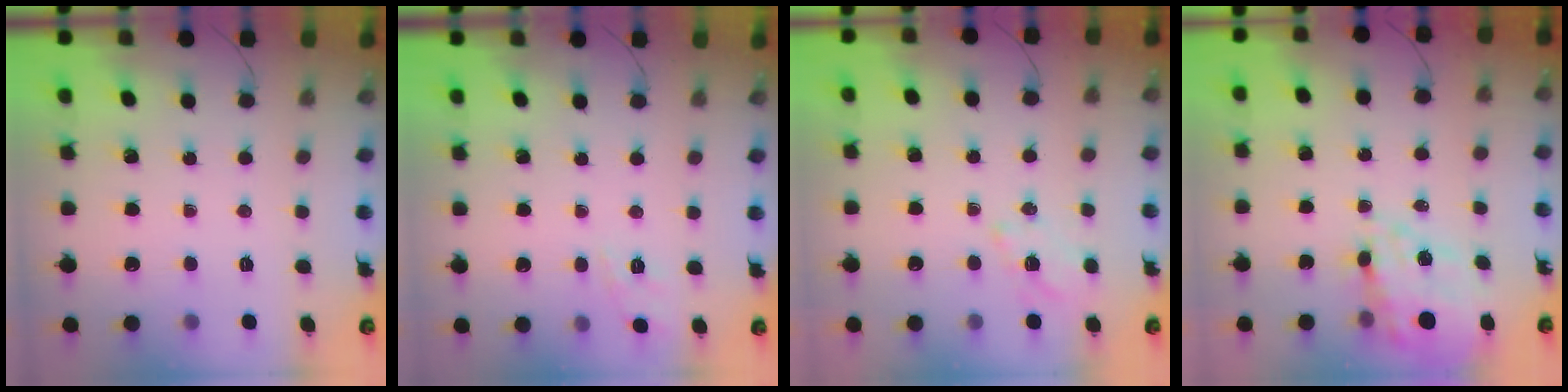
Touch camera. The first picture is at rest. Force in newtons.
{"total": 9.6, "press": 9.5, "slide": 1.5}
{"total": 1.5, "press": 0.9, "slide": 1.1}
{"total": 11.2, "press": 10.7, "slide": 3.3}